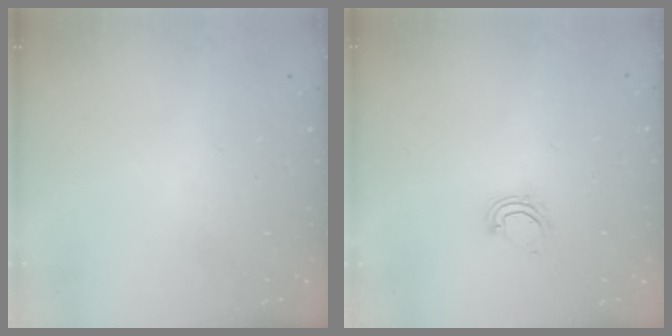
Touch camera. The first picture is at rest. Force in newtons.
{"total": 5.4, "press": 5.4, "slide": 0.3}